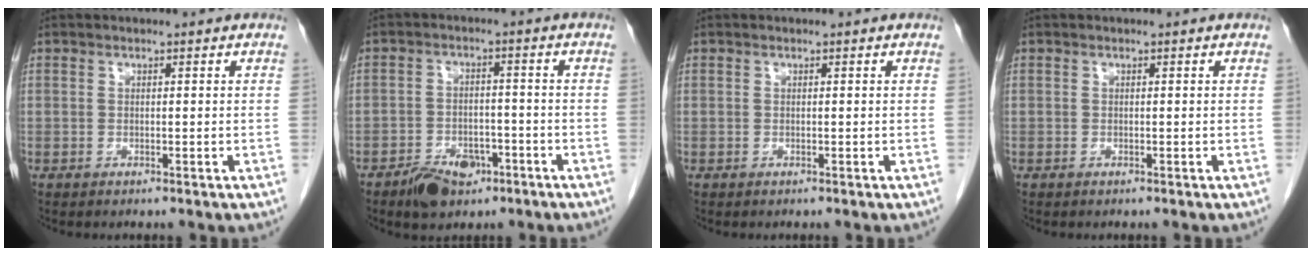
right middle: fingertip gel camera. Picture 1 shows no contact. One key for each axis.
{"total": 6.2, "fx": -4.0, "fy": 3.5, "fz": 3.1, "tx": -0.052, "ty": 0.004, "tz": -0.059}
{"total": 0.0}
{"total": 0.0}